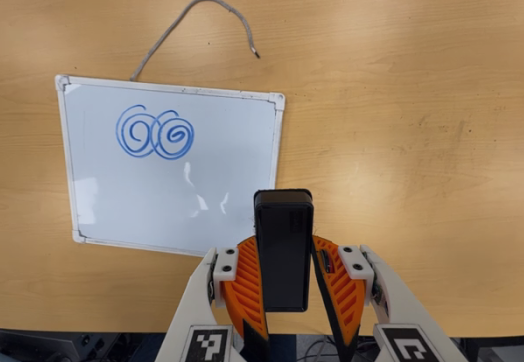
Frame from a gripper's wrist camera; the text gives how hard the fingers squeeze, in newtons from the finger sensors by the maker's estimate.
{"total": 5.7, "left": 5.2, "right": 6.1}